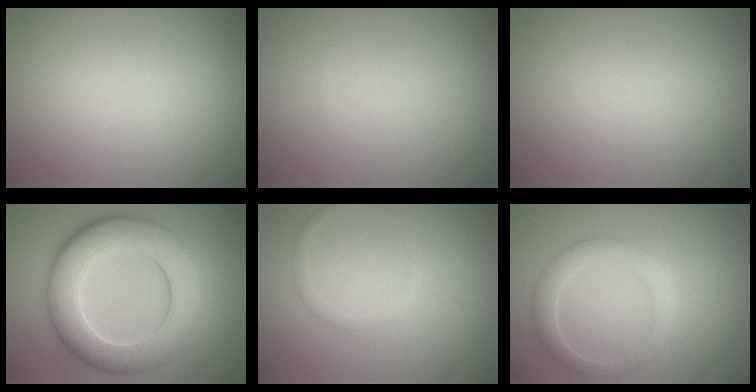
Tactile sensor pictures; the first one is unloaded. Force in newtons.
{"total": 0.0}
{"total": 0.0}
{"total": 9.0, "press": 9.0, "slide": 0.5}
{"total": 0.8, "press": 0.8, "slide": 0.0}
{"total": 2.7, "press": 2.7, "slide": 0.0}